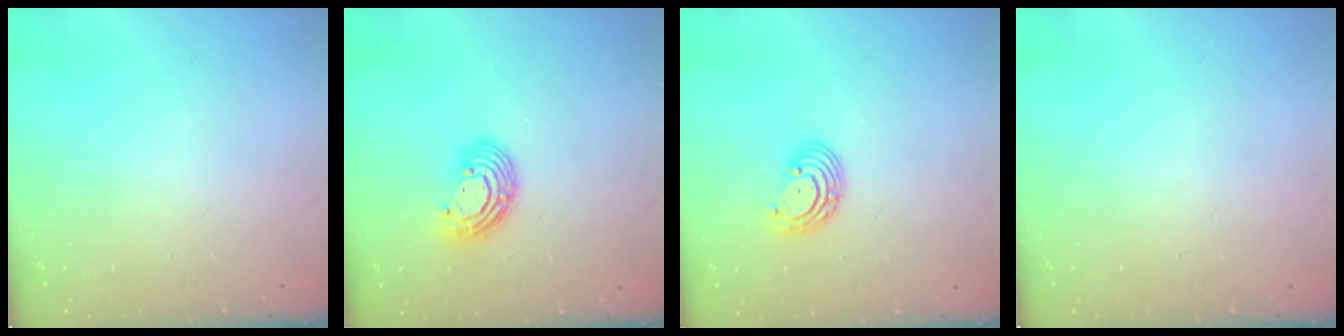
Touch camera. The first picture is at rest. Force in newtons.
{"total": 10.1, "press": 10.0, "slide": 1.1}
{"total": 5.2, "press": 5.2, "slide": 0.5}
{"total": 0.0}